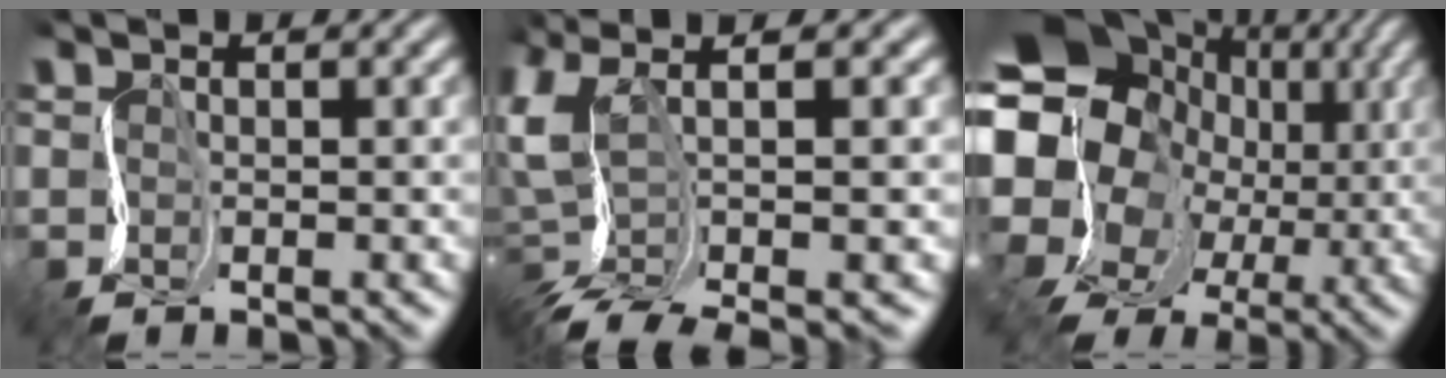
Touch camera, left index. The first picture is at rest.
{"total": 7.4, "force": [0.7, 2.9, 6.8], "torque": [-0.151, -0.006, 0.021]}
{"total": 21.0, "force": [3.5, 18.8, 8.7], "torque": [-0.198, 0.045, 0.024]}